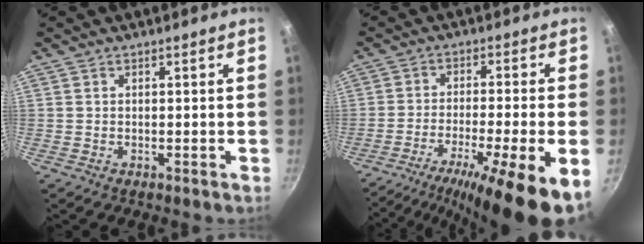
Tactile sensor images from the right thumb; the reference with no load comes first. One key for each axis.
{"total": 14.7, "fx": -8.7, "fy": 0.8, "fz": 11.8, "tx": -0.198, "ty": 0.018, "tz": -0.145}